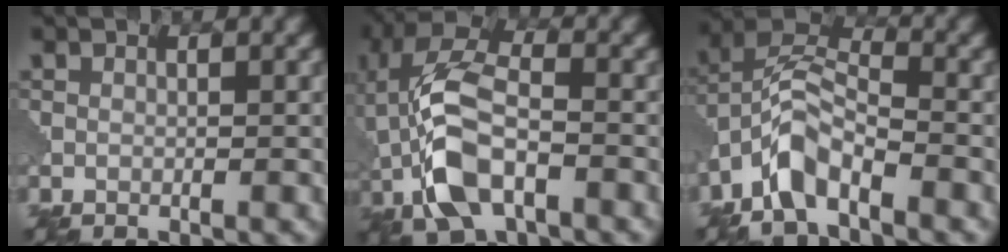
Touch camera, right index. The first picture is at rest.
{"total": 8.8, "force": [-2.7, 4.5, 7.1], "torque": [-0.156, 0.011, -0.065]}
{"total": 5.9, "force": [-3.7, 2.3, 4.0], "torque": [-0.078, 0.010, -0.081]}